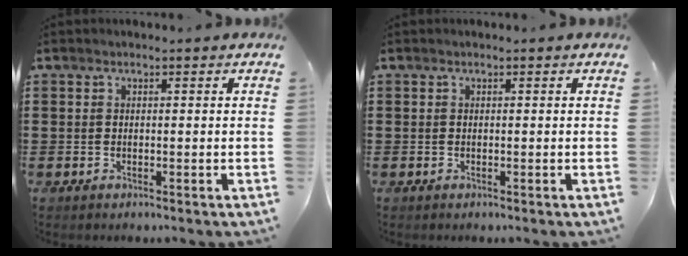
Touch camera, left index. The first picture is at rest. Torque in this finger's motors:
{"motor_torque": [0.00, 0.00, 0.00, 0.00]}